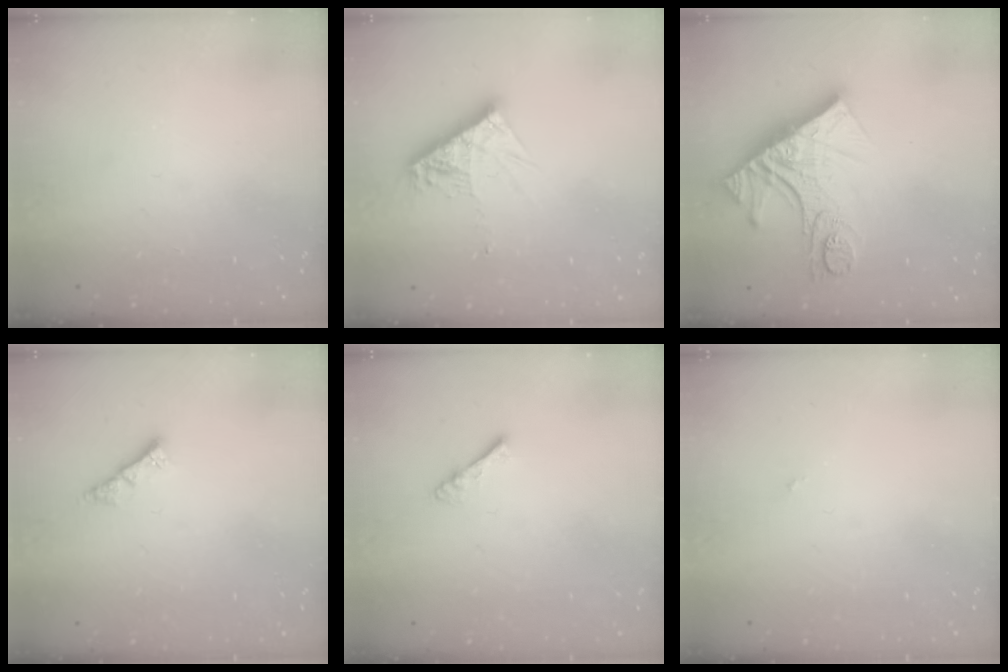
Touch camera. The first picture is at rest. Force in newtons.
{"total": 9.6, "press": 9.6, "slide": 0.7}
{"total": 15.7, "press": 15.6, "slide": 1.6}
{"total": 3.0, "press": 3.0, "slide": 0.1}
{"total": 4.0, "press": 3.9, "slide": 0.6}
{"total": 0.0}